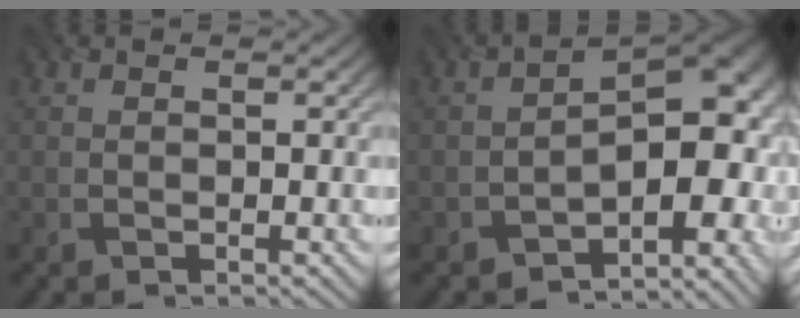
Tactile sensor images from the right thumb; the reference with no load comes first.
{"total": 11.6, "force": [-3.7, 5.9, 9.3], "torque": [-0.105, -0.008, -0.052]}